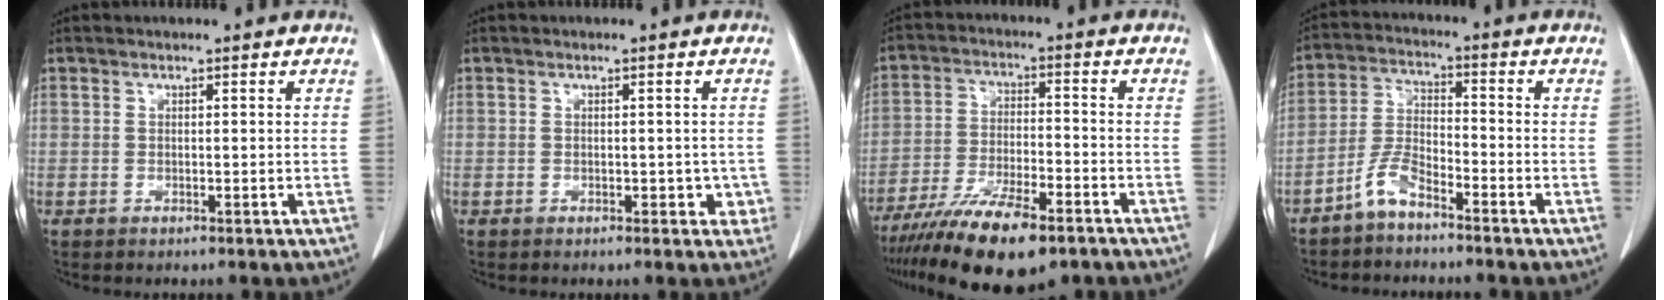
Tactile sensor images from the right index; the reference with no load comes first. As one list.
[{"total": 2.5, "force": [-0.7, 1.8, 1.6], "torque": [-0.005, 0.008, -0.004]}, {"total": 14.9, "force": [-10.5, 3.6, 9.9], "torque": [-0.182, -0.030, -0.180]}, {"total": 5.4, "force": [-4.2, 1.4, 3.1], "torque": [-0.076, 0.001, -0.088]}]